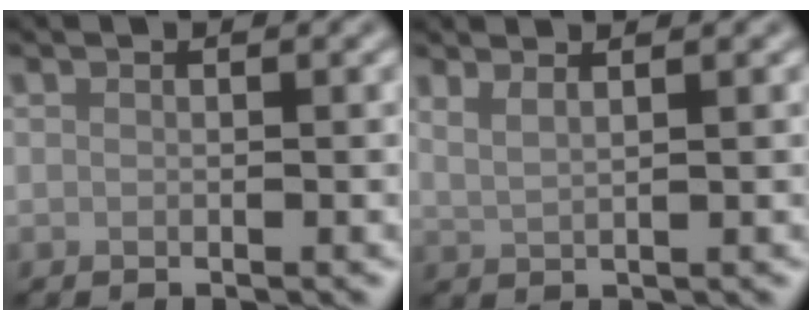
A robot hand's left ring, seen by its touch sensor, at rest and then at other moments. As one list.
[{"total": 2.6, "force": [1.8, 0.9, 1.6], "torque": [-0.016, 0.004, 0.015]}]